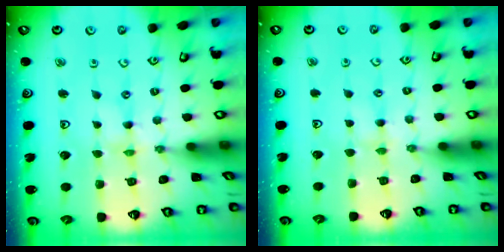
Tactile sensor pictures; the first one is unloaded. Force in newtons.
{"total": 2.2, "press": 2.2, "slide": 0.4}